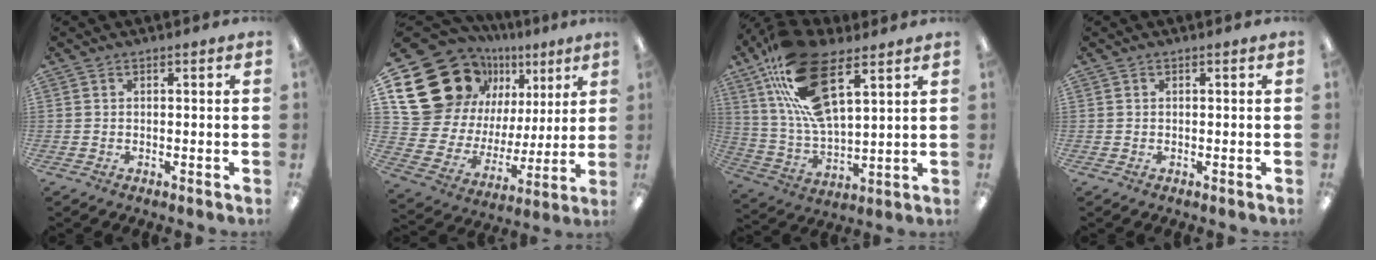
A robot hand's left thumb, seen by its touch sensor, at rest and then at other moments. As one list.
[{"total": 24.4, "force": [12.2, 17.7, 11.6], "torque": [-0.214, -0.068, 0.253]}, {"total": 20.6, "force": [11.8, 8.5, 14.6], "torque": [-0.292, -0.043, 0.209]}, {"total": 0.0}]